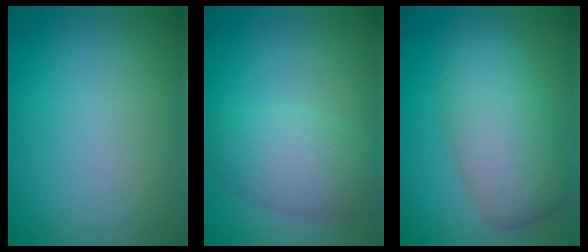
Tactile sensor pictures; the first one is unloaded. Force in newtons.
{"total": 4.0, "press": 4.0, "slide": 0.1}
{"total": 5.8, "press": 5.7, "slide": 0.3}